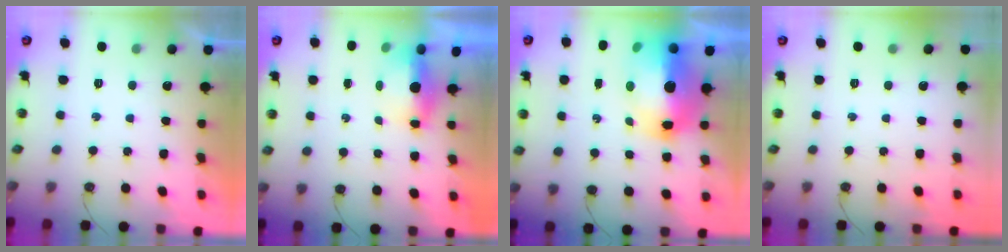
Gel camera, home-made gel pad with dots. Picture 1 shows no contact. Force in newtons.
{"total": 13.4, "press": 6.1, "slide": 11.9}
{"total": 20.3, "press": 20.2, "slide": 2.1}
{"total": 0.0}